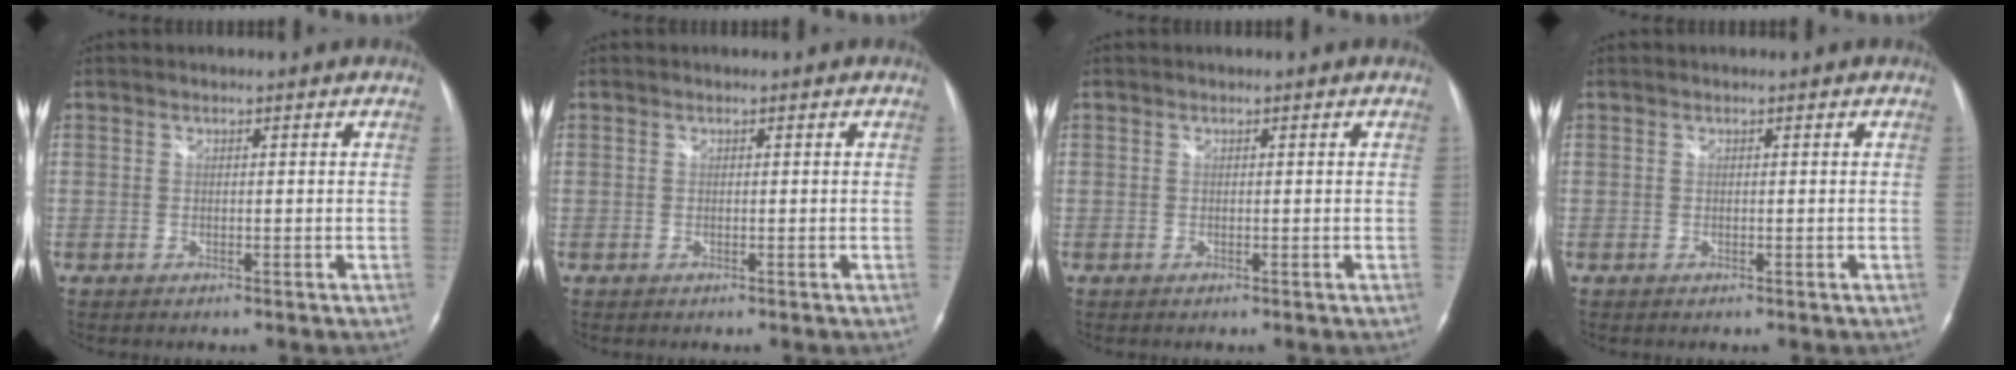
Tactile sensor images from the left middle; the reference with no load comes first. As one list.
[{"total": 0.0}, {"total": 0.0}, {"total": 0.0}]